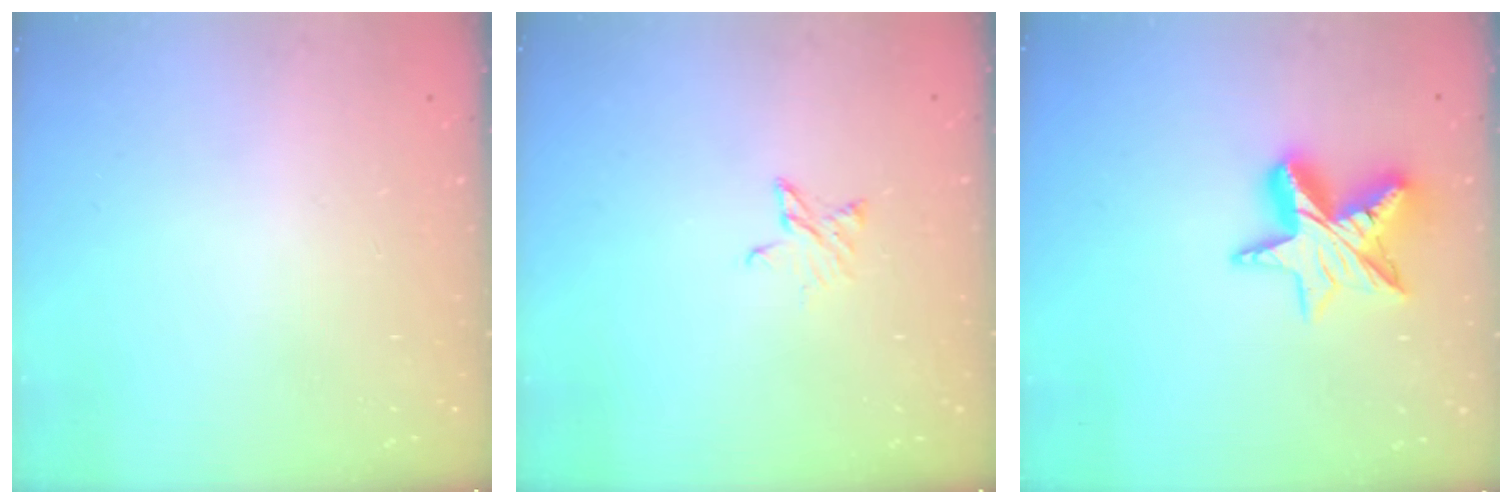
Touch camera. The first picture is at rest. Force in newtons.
{"total": 4.2, "press": 4.2, "slide": 0.5}
{"total": 11.1, "press": 11.1, "slide": 0.8}